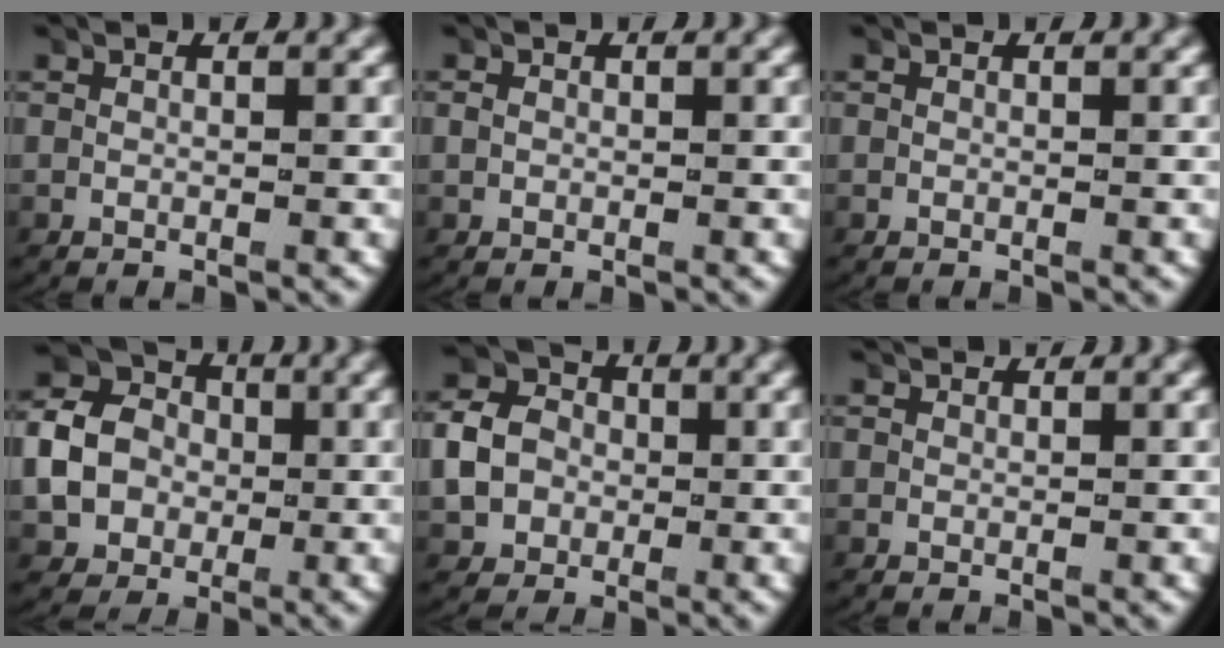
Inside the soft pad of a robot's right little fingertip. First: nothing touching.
{"total": 0.6, "force": [0.0, 0.5, 0.3], "torque": [-0.012, -0.001, 0.002]}
{"total": 0.0}
{"total": 7.2, "force": [0.3, 6.2, 3.7], "torque": [-0.074, -0.003, 0.002]}
{"total": 5.1, "force": [-0.1, 4.5, 2.5], "torque": [-0.054, -0.004, -0.002]}
{"total": 1.0, "force": [1.0, -0.1, 0.0], "torque": [0.004, 0.002, 0.018]}